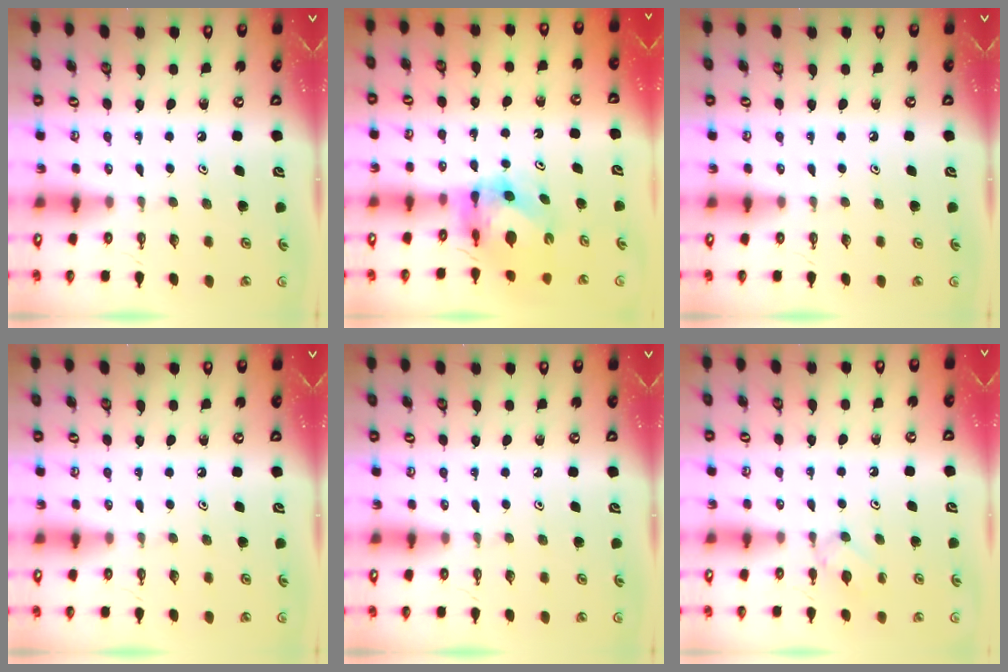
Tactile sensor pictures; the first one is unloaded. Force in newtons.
{"total": 6.7, "press": 6.7, "slide": 0.7}
{"total": 0.0}
{"total": 0.0}
{"total": 0.0}
{"total": 3.1, "press": 3.0, "slide": 0.6}